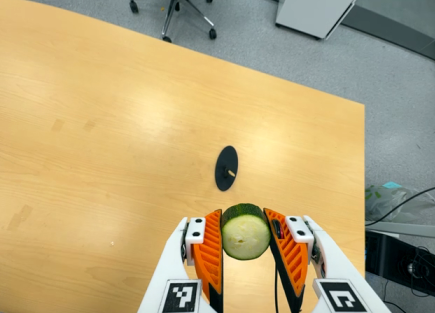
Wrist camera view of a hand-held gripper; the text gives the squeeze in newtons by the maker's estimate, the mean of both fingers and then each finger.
{"total": 9.5, "left": 8.5, "right": 10.5}